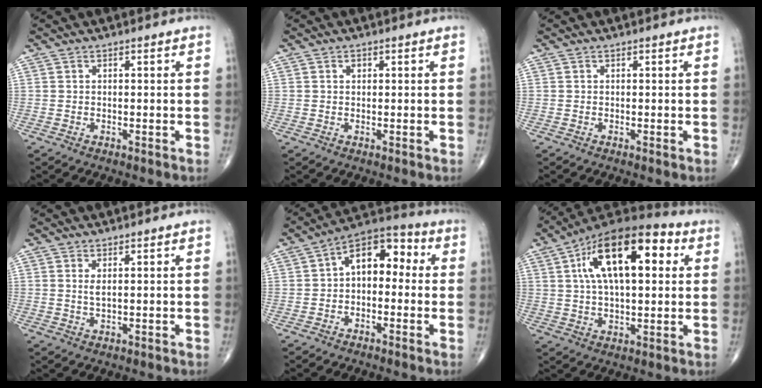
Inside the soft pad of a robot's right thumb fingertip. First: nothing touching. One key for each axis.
{"total": 0.8, "fx": 0.3, "fy": 0.6, "fz": 0.4, "tx": -0.002, "ty": 0.000, "tz": 0.005}
{"total": 0.0}
{"total": 1.6, "fx": 0.5, "fy": 0.5, "fz": 1.4, "tx": -0.026, "ty": -0.006, "tz": 0.013}
{"total": 10.2, "fx": 0.5, "fy": 6.4, "fz": 7.9, "tx": -0.086, "ty": 0.038, "tz": -0.012}
{"total": 20.4, "fx": 5.7, "fy": 9.4, "fz": 17.2, "tx": -0.263, "ty": 0.016, "tz": 0.084}